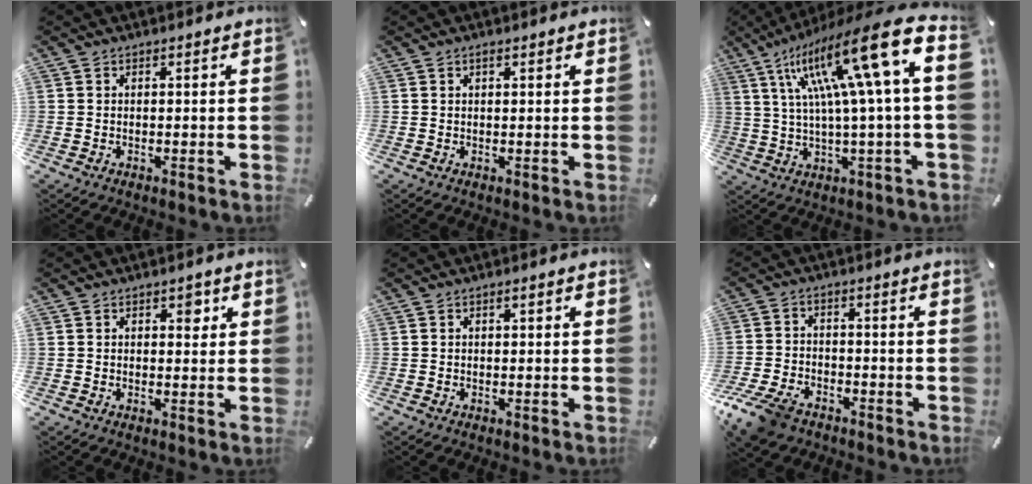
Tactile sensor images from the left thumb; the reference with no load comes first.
{"total": 0.9, "force": [0.6, 0.4, 0.6], "torque": [-0.013, 0.001, 0.010]}
{"total": 24.0, "force": [8.1, 3.6, 22.3], "torque": [-0.403, -0.054, 0.117]}
{"total": 2.7, "force": [1.2, 1.8, 1.6], "torque": [-0.003, -0.008, 0.012]}
{"total": 0.9, "force": [0.4, 0.5, 0.7], "torque": [-0.015, 0.004, 0.005]}
{"total": 8.3, "force": [-5.9, 4.7, 3.5], "torque": [-0.080, 0.026, -0.113]}